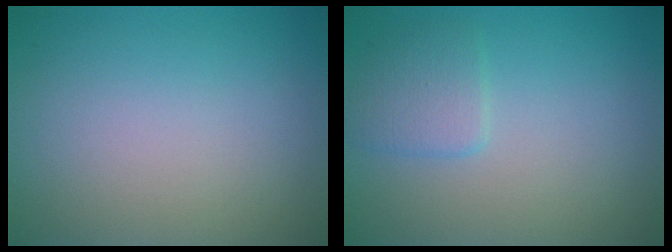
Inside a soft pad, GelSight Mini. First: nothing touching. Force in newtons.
{"total": 2.0, "press": 2.0, "slide": 0.1}